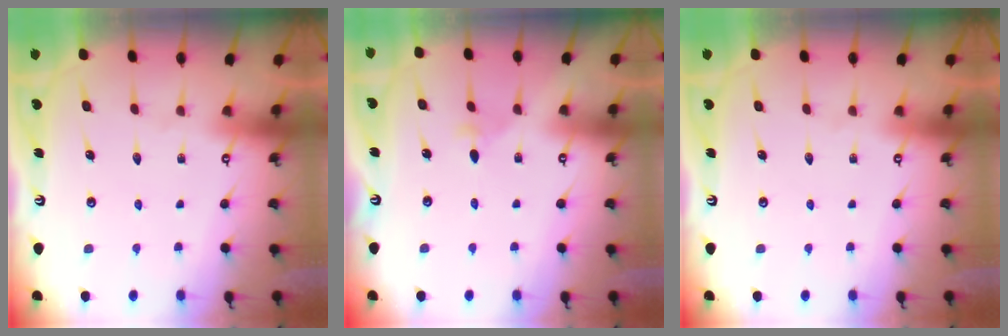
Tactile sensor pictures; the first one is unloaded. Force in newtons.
{"total": 3.0, "press": 2.9, "slide": 0.5}
{"total": 0.0}